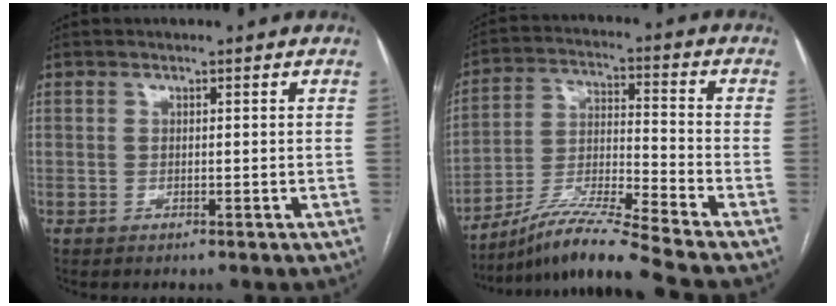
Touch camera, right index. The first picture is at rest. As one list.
[{"total": 13.2, "force": [-11.4, -2.2, 6.3], "torque": [-0.119, -0.007, -0.209]}]